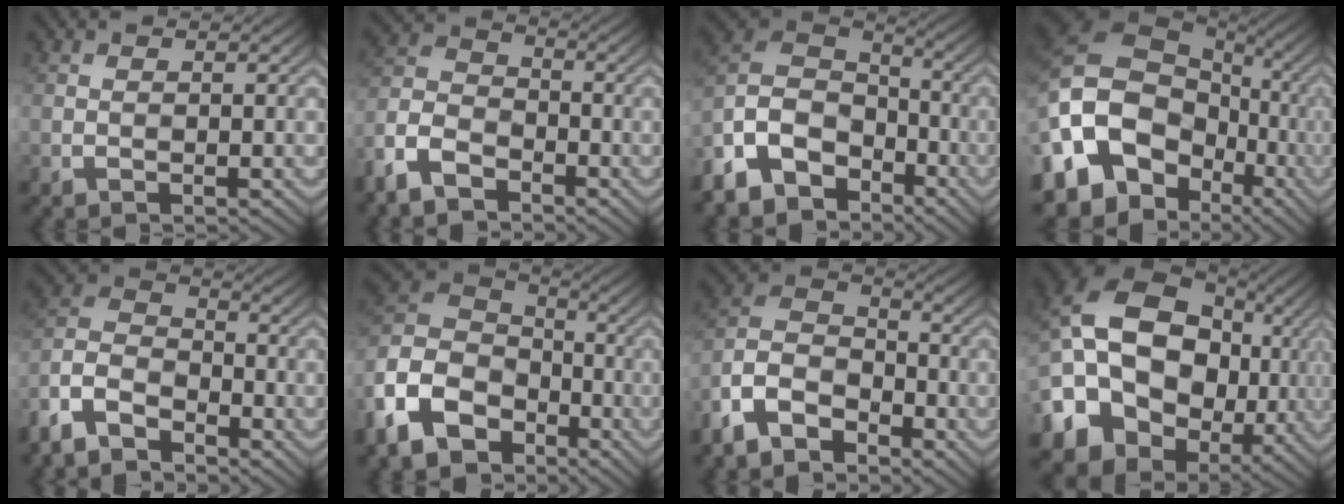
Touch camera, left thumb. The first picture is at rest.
{"total": 8.5, "force": [-5.9, 4.4, 4.2], "torque": [-0.106, -0.012, -0.134]}
{"total": 13.4, "force": [-8.4, 8.4, 6.0], "torque": [-0.177, -0.015, -0.165]}
{"total": 20.9, "force": [-4.6, 17.3, 10.9], "torque": [-0.238, -0.018, -0.097]}
{"total": 9.4, "force": [-7.1, 4.2, 4.4], "torque": [-0.104, -0.007, -0.162]}
{"total": 14.7, "force": [-8.0, 9.8, 7.5], "torque": [-0.229, -0.022, -0.165]}
{"total": 9.9, "force": [-6.9, 5.0, 5.0], "torque": [-0.115, -0.007, -0.156]}
{"total": 19.1, "force": [-0.9, 15.4, 11.3], "torque": [-0.238, -0.017, -0.012]}